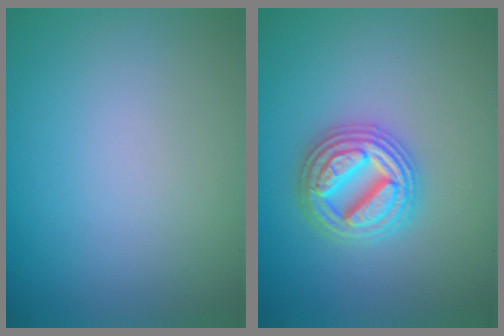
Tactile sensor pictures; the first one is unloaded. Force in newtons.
{"total": 4.8, "press": 4.8, "slide": 0.8}